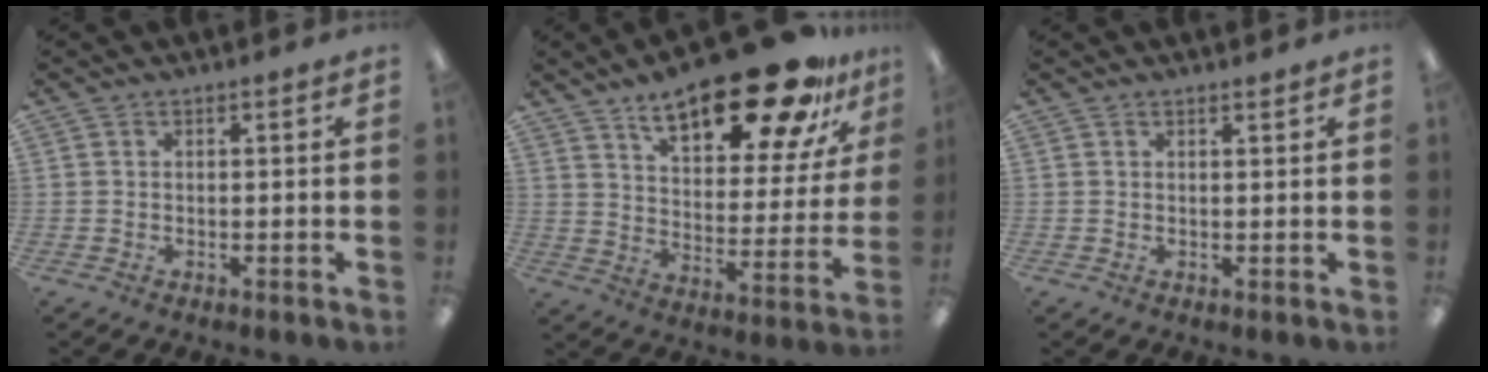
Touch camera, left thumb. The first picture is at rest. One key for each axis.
{"total": 22.7, "fx": 16.2, "fy": 8.1, "fz": 13.8, "tx": -0.203, "ty": -0.098, "tz": 0.265}
{"total": 0.8, "fx": 0.8, "fy": 0.1, "fz": 0.2, "tx": -0.004, "ty": -0.001, "tz": 0.015}